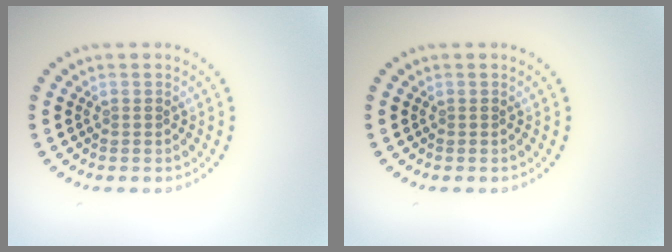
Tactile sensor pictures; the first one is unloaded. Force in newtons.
{"total": 0.0}